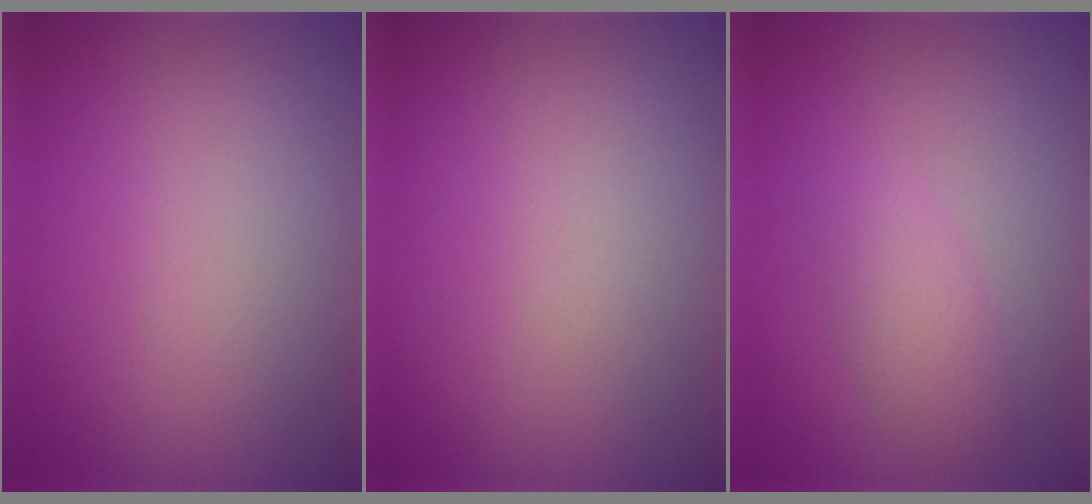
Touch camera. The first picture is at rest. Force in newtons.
{"total": 0.0}
{"total": 2.2, "press": 2.2, "slide": 0.1}